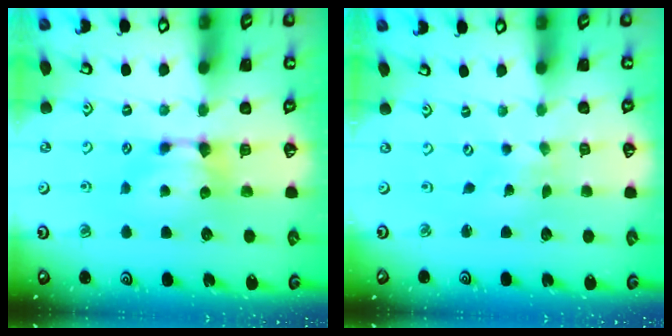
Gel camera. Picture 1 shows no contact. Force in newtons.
{"total": 6.1, "press": 6.0, "slide": 0.4}